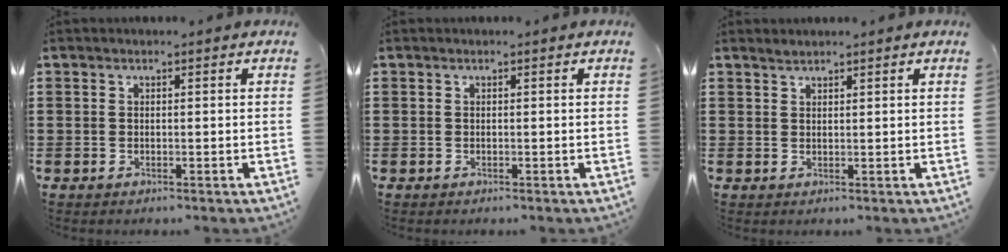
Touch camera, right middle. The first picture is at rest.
{"total": 0.0}
{"total": 1.1, "force": [1.1, -0.1, 0.2], "torque": [-0.005, -0.001, 0.021]}